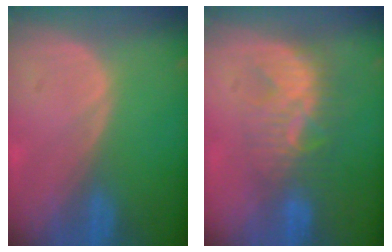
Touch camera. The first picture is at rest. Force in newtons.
{"total": 7.7, "press": 7.2, "slide": 2.6}